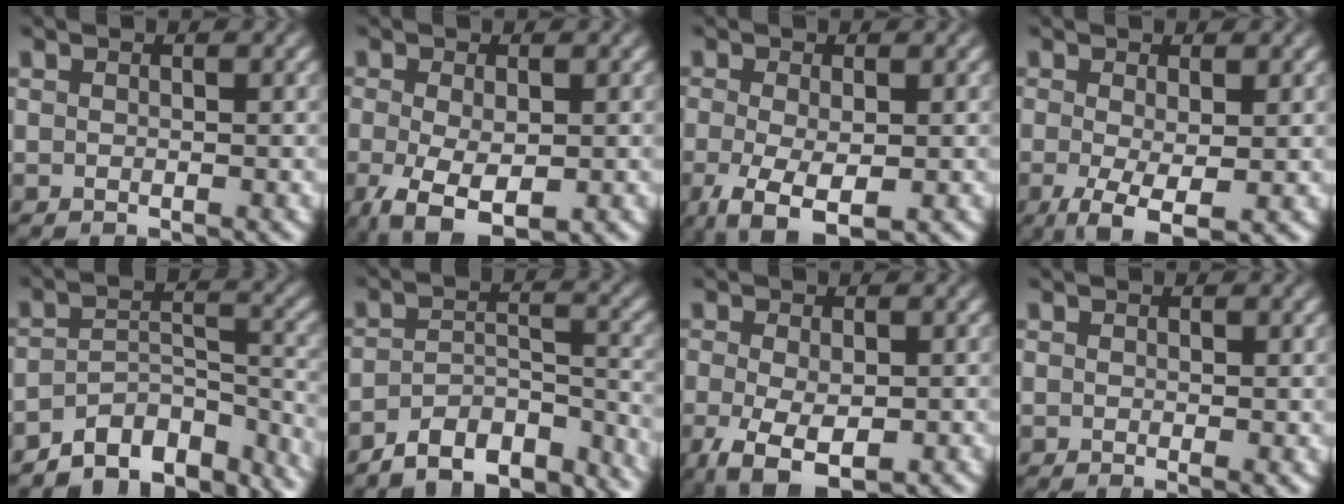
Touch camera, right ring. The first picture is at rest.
{"total": 7.8, "force": [-4.2, 4.2, 5.0], "torque": [-0.125, -0.066, -0.036]}
{"total": 7.1, "force": [-3.9, 3.4, 4.9], "torque": [-0.120, -0.060, -0.032]}
{"total": 5.2, "force": [-3.0, 2.0, 3.8], "torque": [-0.087, -0.049, -0.026]}
{"total": 10.5, "force": [-8.4, 4.6, 4.5], "torque": [-0.069, -0.037, -0.118]}
{"total": 9.4, "force": [-8.1, 3.5, 3.4], "torque": [-0.051, -0.032, -0.119]}
{"total": 7.6, "force": [-4.1, 4.1, 4.9], "torque": [-0.120, -0.064, -0.034]}
{"total": 0.7, "force": [0.1, 0.0, 0.7], "torque": [-0.005, -0.004, 0.003]}